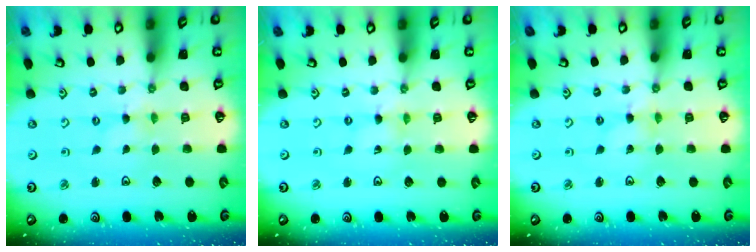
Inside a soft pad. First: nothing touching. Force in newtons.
{"total": 0.0}
{"total": 0.7, "press": 0.7, "slide": 0.1}